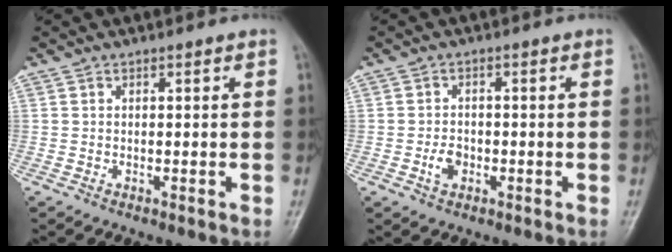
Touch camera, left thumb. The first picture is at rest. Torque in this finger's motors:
{"motor_torque": [0.02, 0.87, 0.10, 0.22, 0.00]}